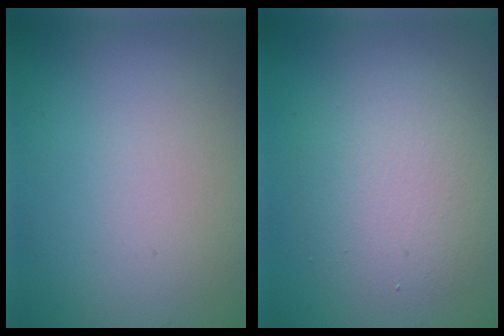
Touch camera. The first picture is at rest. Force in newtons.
{"total": 4.6, "press": 4.6, "slide": 0.6}